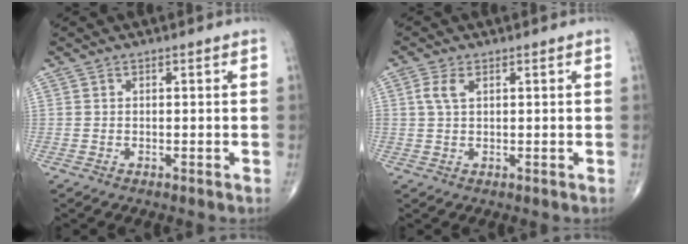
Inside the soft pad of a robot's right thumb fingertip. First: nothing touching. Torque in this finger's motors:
{"motor_torque": [-0.12, 0.14, 0.30, 0.31, 0.04]}